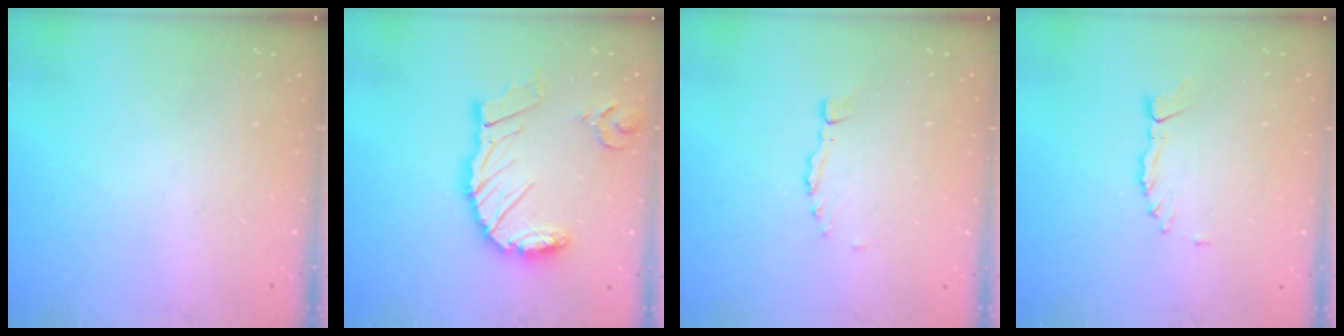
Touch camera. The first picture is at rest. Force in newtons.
{"total": 16.8, "press": 16.7, "slide": 2.0}
{"total": 0.0}
{"total": 1.5, "press": 1.5, "slide": 0.2}